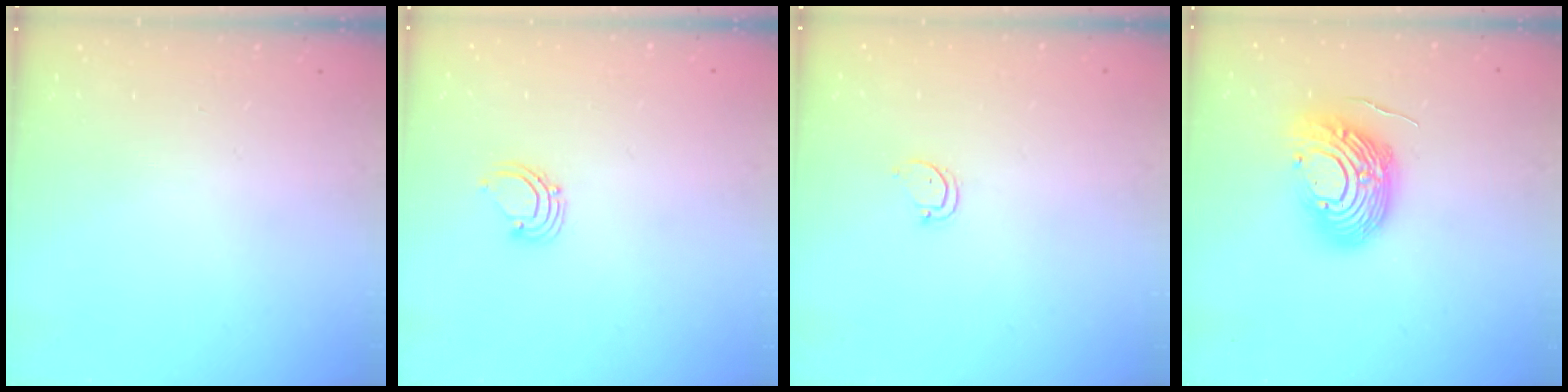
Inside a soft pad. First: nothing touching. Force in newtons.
{"total": 2.9, "press": 2.9, "slide": 0.2}
{"total": 2.6, "press": 2.6, "slide": 0.3}
{"total": 14.4, "press": 14.3, "slide": 2.2}